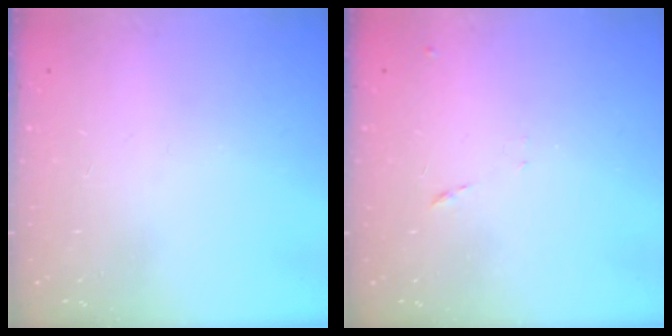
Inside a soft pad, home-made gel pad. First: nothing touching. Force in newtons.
{"total": 7.5, "press": 7.4, "slide": 0.6}